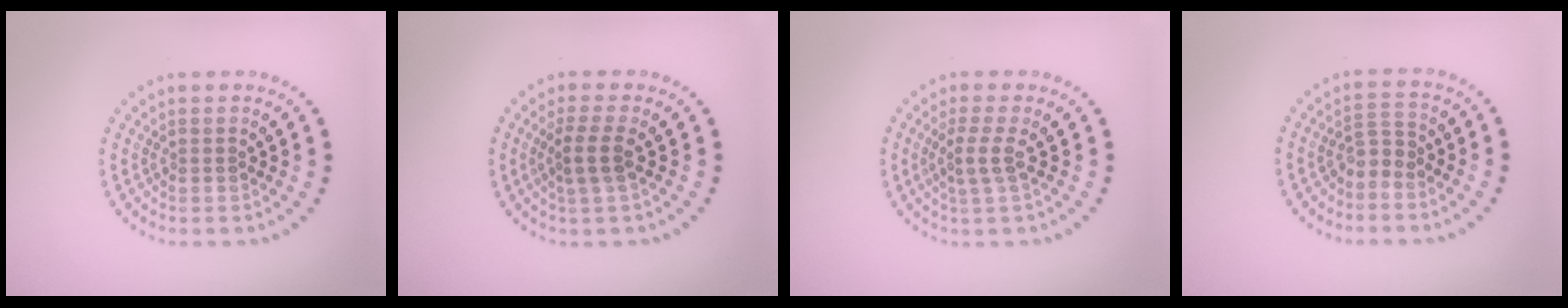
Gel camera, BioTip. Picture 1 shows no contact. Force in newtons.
{"total": 2.5, "press": 1.9, "slide": 1.5}
{"total": 2.0, "press": 1.5, "slide": 1.3}
{"total": 1.9, "press": 1.4, "slide": 1.3}